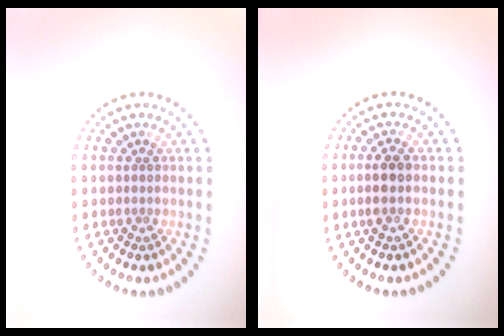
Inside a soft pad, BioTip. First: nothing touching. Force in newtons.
{"total": 1.9, "press": 1.8, "slide": 0.6}